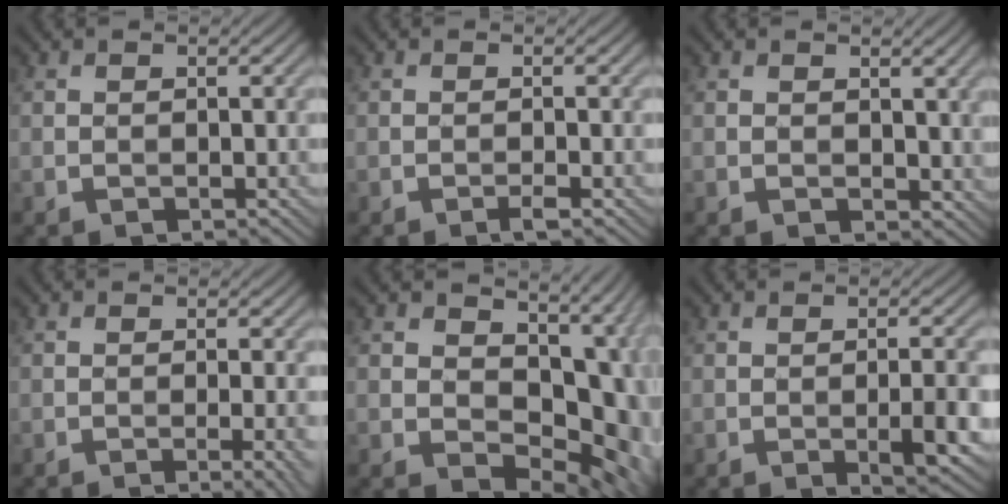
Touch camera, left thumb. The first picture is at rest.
{"total": 0.9, "force": [-0.6, 0.0, 0.7], "torque": [-0.012, 0.002, -0.014]}
{"total": 1.7, "force": [0.8, 1.2, 0.8], "torque": [-0.016, -0.004, 0.017]}
{"total": 3.2, "force": [-1.0, 0.6, 3.0], "torque": [-0.039, 0.005, -0.020]}
{"total": 14.4, "force": [0.8, 9.1, 11.1], "torque": [-0.140, -0.021, 0.031]}
{"total": 4.4, "force": [-1.2, 0.8, 4.1], "torque": [-0.066, 0.003, -0.018]}